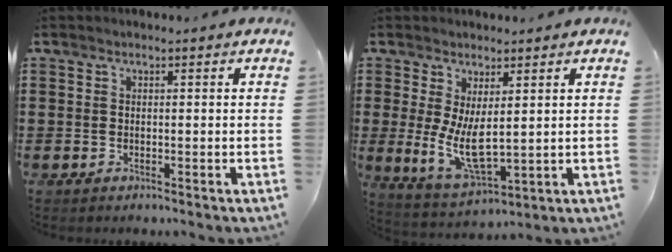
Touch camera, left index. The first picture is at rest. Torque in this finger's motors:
{"motor_torque": [1.48, 0.35, 0.61, 0.21]}